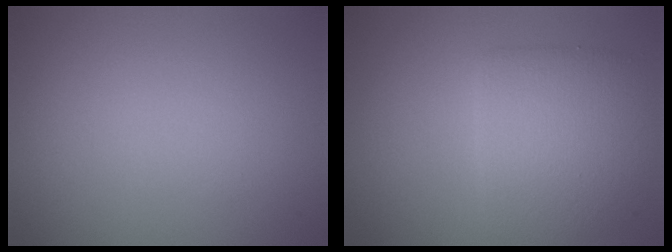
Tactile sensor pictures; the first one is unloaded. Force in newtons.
{"total": 4.9, "press": 4.8, "slide": 0.3}